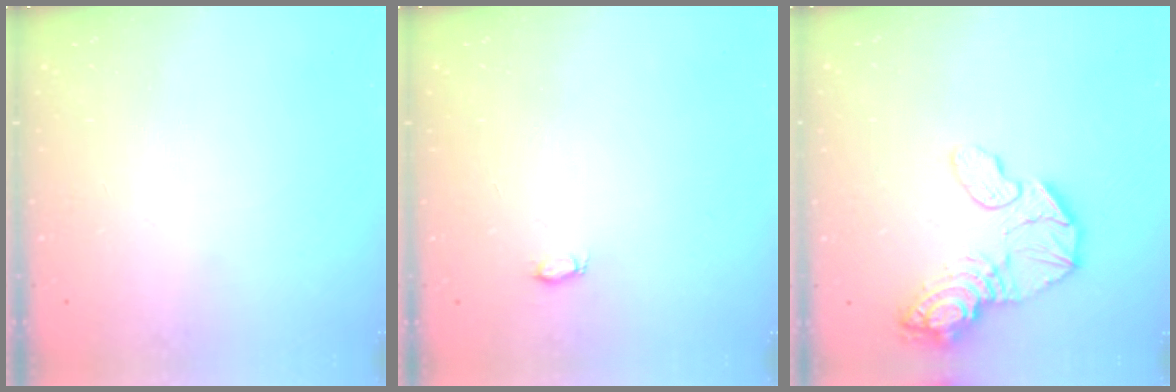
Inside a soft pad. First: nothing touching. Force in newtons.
{"total": 2.7, "press": 2.7, "slide": 0.3}
{"total": 13.8, "press": 13.7, "slide": 1.8}